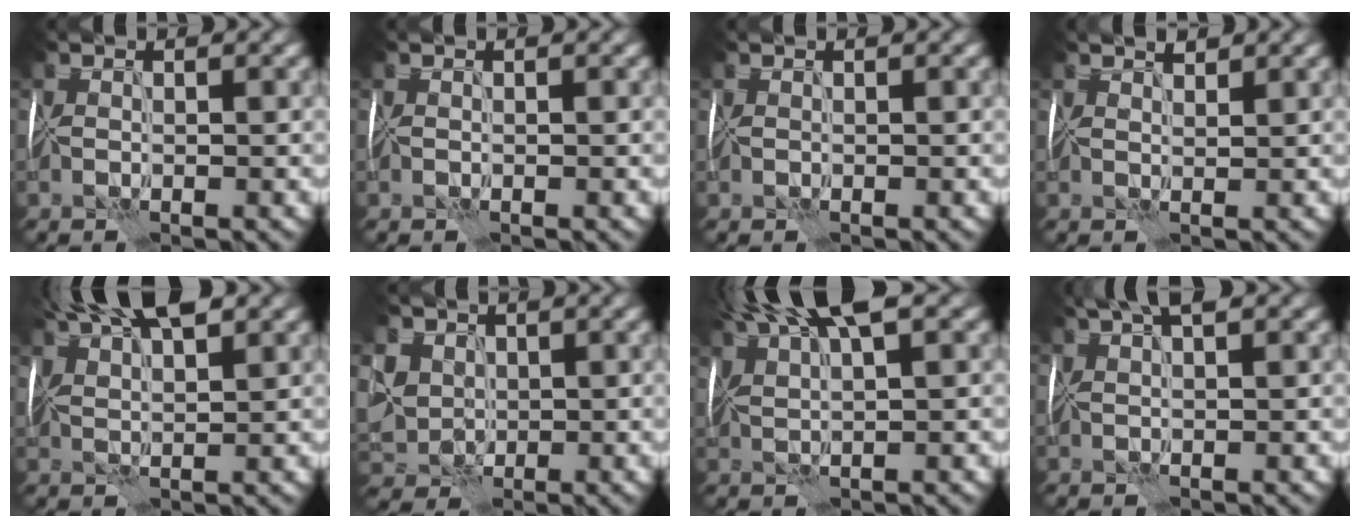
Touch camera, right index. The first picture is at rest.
{"total": 0.0}
{"total": 0.8, "force": [0.4, 0.3, 0.6], "torque": [-0.008, 0.004, 0.004]}
{"total": 2.2, "force": [1.7, 0.9, 1.0], "torque": [-0.004, 0.013, 0.020]}
{"total": 9.2, "force": [6.1, 3.0, 6.2], "torque": [-0.100, 0.029, 0.083]}
{"total": 3.6, "force": [1.0, 3.5, 0.4], "torque": [-0.035, 0.011, 0.019]}
{"total": 9.6, "force": [5.7, 2.9, 7.2], "torque": [-0.128, 0.031, 0.088]}
{"total": 4.3, "force": [2.9, 1.1, 2.9], "torque": [-0.044, 0.023, 0.041]}